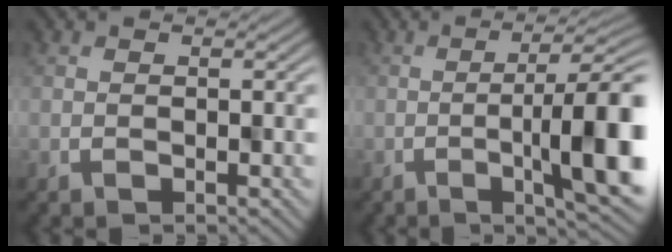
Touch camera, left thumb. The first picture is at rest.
{"total": 11.9, "force": [-2.1, 2.9, 11.4], "torque": [-0.149, -0.015, -0.012]}